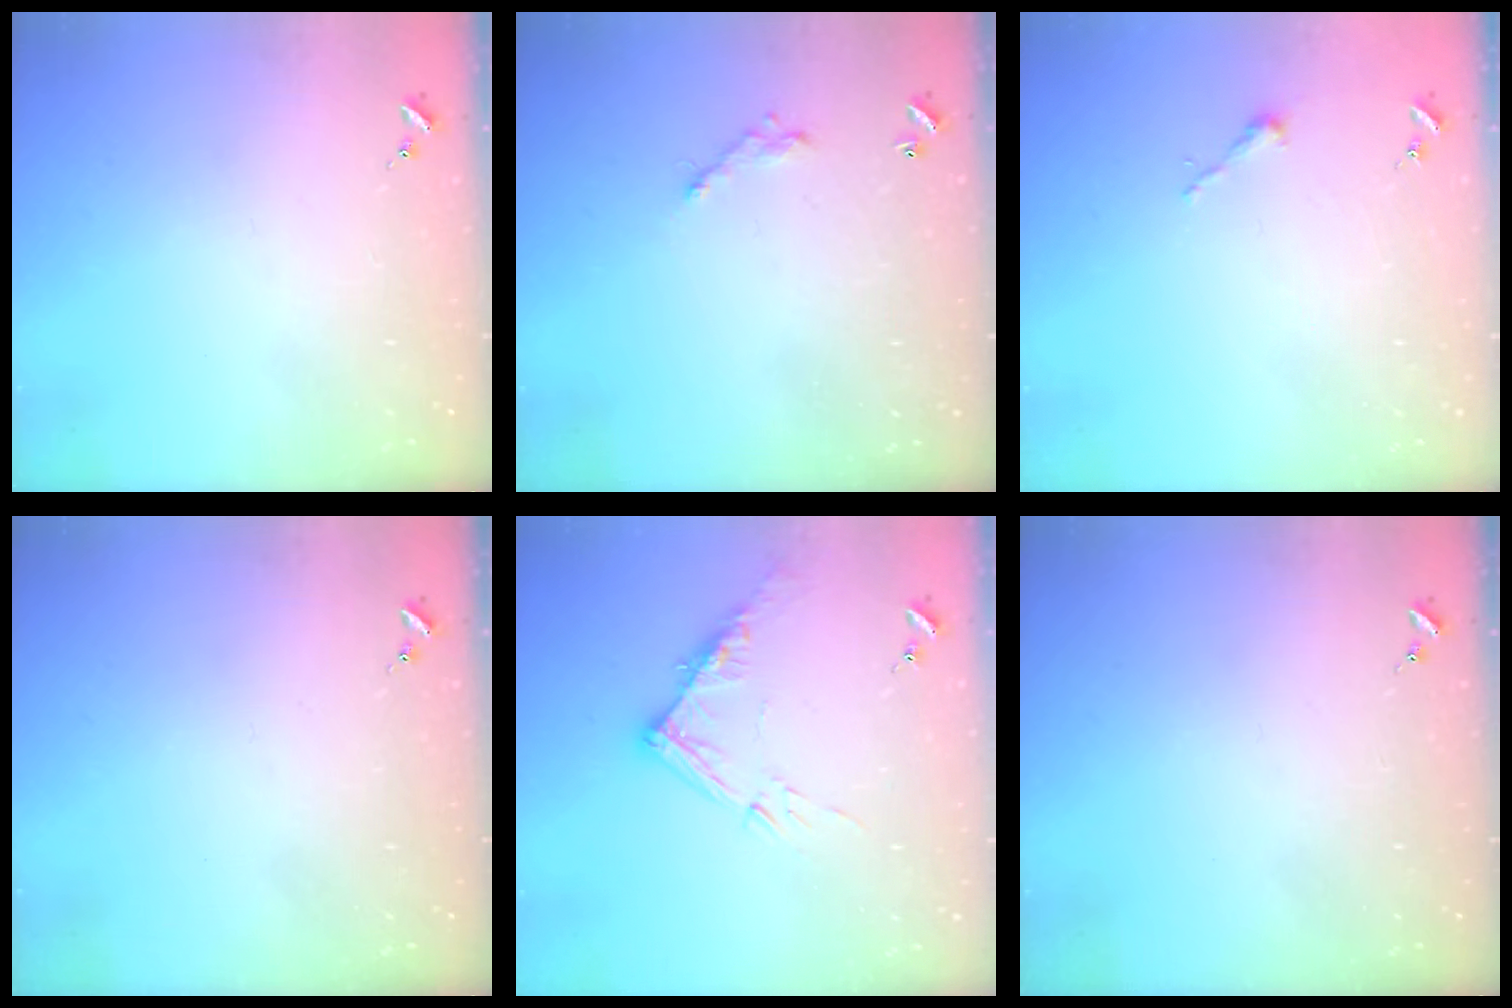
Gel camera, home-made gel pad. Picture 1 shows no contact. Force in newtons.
{"total": 5.2, "press": 5.2, "slide": 0.2}
{"total": 2.5, "press": 2.5, "slide": 0.2}
{"total": 0.0}
{"total": 12.1, "press": 12.1, "slide": 1.2}
{"total": 0.0}